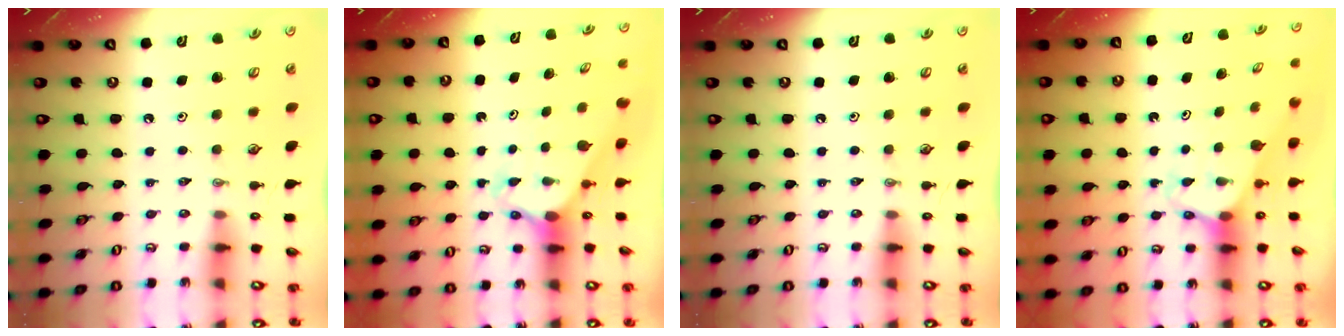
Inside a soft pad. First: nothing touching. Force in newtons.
{"total": 2.7, "press": 2.7, "slide": 0.0}
{"total": 0.0}
{"total": 2.7, "press": 2.7, "slide": 0.1}